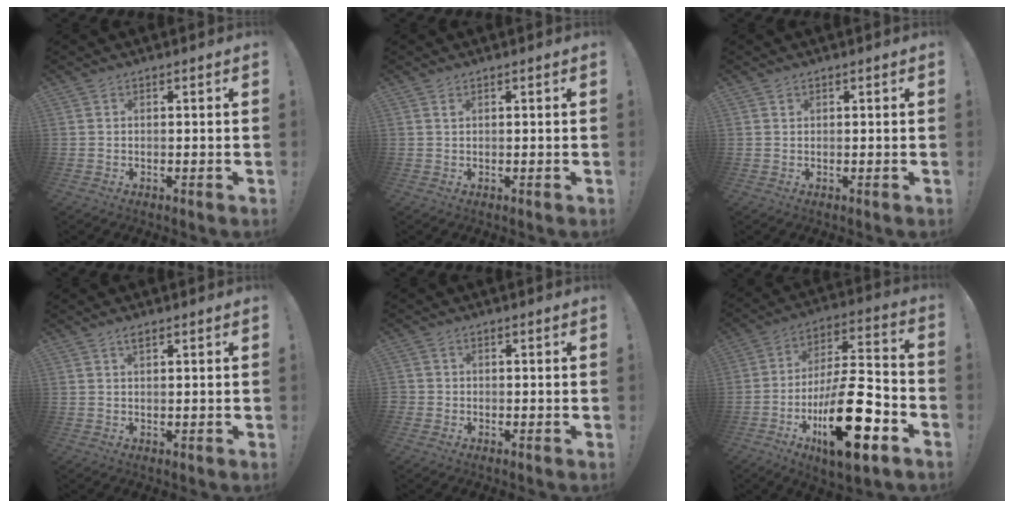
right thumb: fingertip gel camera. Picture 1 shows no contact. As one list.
[{"total": 0.7, "force": [0.5, 0.4, 0.3], "torque": [0.002, -0.003, 0.007]}, {"total": 0.7, "force": [0.5, 0.5, 0.0], "torque": [0.008, -0.002, 0.008]}, {"total": 1.6, "force": [1.3, 0.5, 0.9], "torque": [-0.003, -0.008, 0.020]}, {"total": 1.4, "force": [-0.6, 1.2, 0.3], "torque": [-0.004, 0.004, -0.011]}, {"total": 24.5, "force": [-9.6, 8.8, 20.8], "torque": [-0.354, 0.056, -0.148]}]